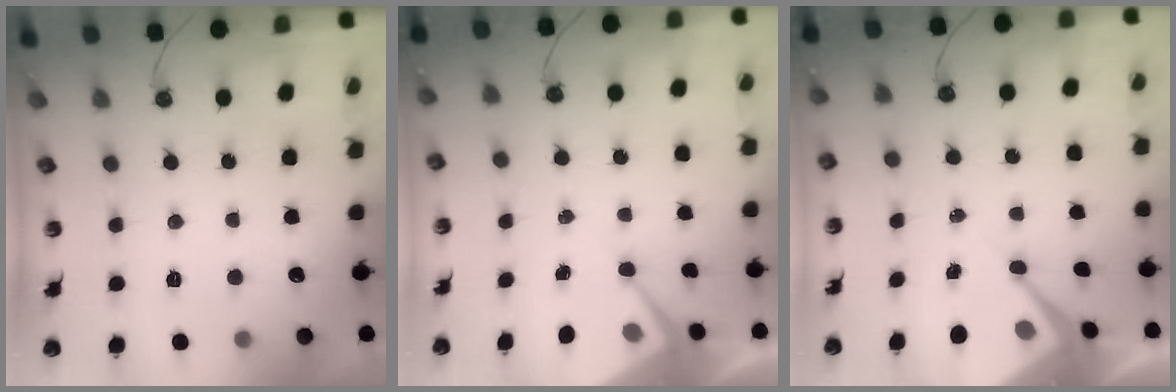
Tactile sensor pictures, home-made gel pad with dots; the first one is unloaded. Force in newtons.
{"total": 7.0, "press": 7.0, "slide": 0.4}
{"total": 7.9, "press": 7.9, "slide": 0.6}